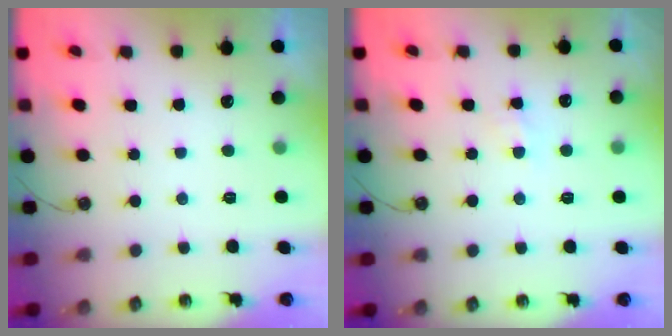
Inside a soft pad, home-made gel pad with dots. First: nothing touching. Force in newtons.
{"total": 5.0, "press": 4.9, "slide": 0.7}